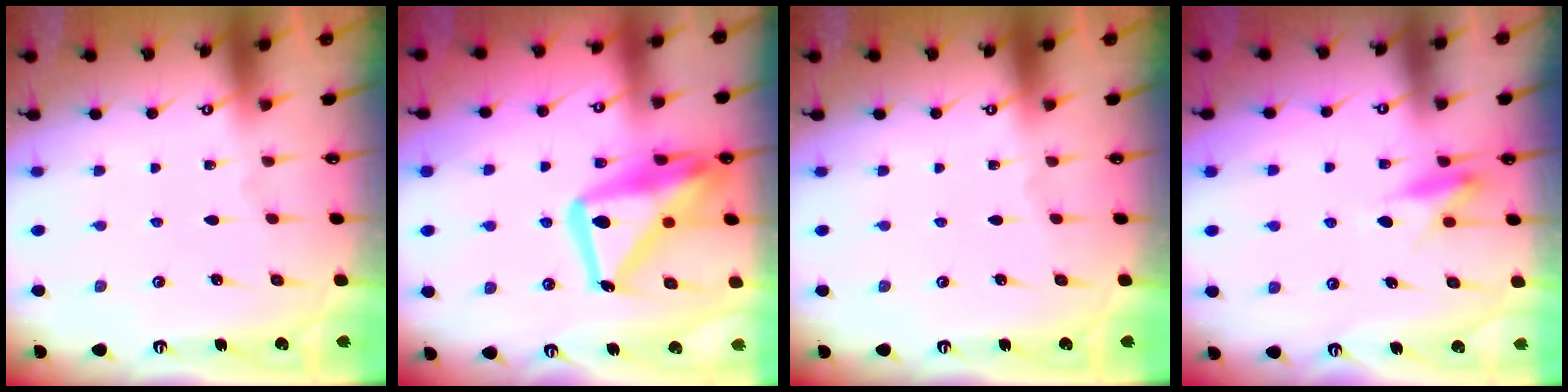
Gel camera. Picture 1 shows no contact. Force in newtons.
{"total": 20.7, "press": 20.6, "slide": 2.0}
{"total": 0.0}
{"total": 8.0, "press": 7.9, "slide": 0.9}